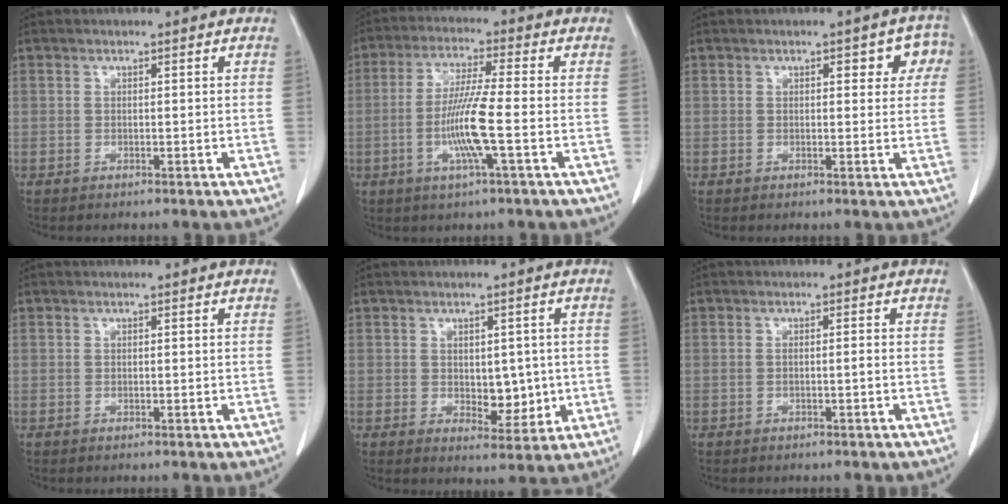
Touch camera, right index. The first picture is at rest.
{"total": 8.7, "force": [-2.0, -0.4, 8.5], "torque": [-0.164, -0.008, -0.040]}
{"total": 4.9, "force": [1.7, 2.3, 4.0], "torque": [-0.029, 0.016, 0.015]}
{"total": 0.0}
{"total": 5.1, "force": [-0.2, 2.9, 4.2], "torque": [-0.049, -0.004, 0.010]}
{"total": 0.6, "force": [-0.1, -0.1, 0.6], "torque": [-0.007, 0.002, 0.001]}